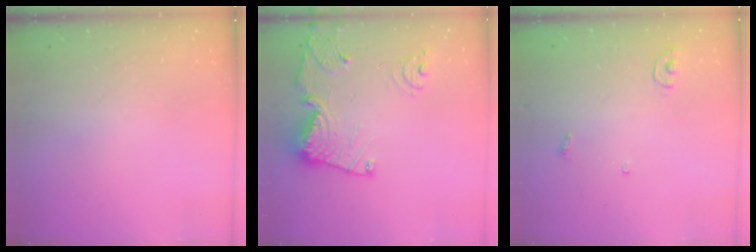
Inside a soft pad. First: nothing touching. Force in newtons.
{"total": 16.7, "press": 16.6, "slide": 1.6}
{"total": 3.5, "press": 3.5, "slide": 0.3}